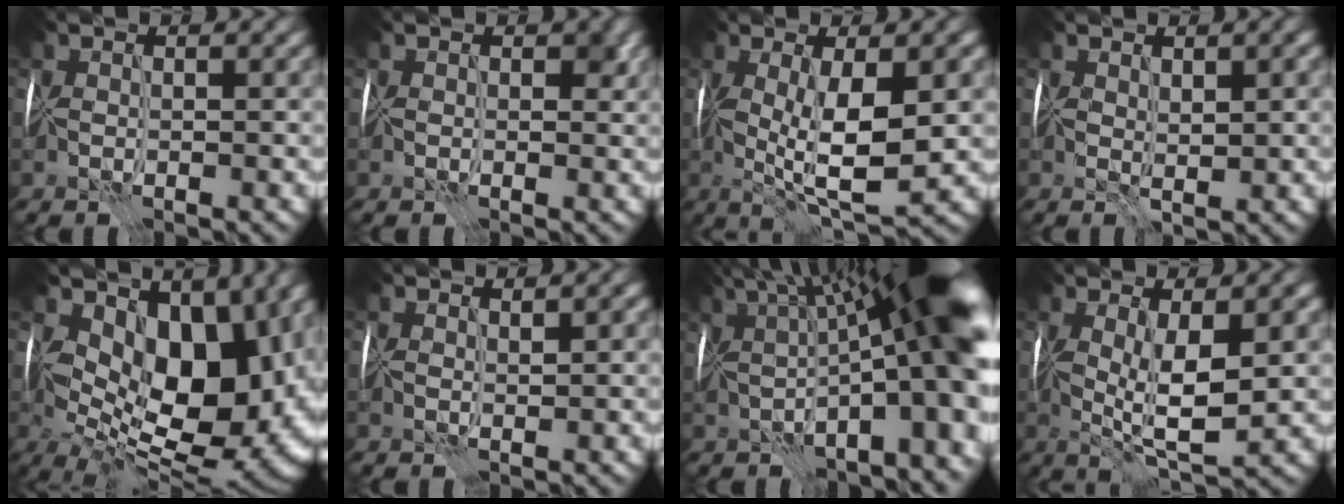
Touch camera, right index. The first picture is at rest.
{"total": 1.7, "force": [0.5, 1.3, 1.0], "torque": [-0.007, -0.002, 0.006]}
{"total": 7.6, "force": [-0.1, 2.4, 7.3], "torque": [-0.131, -0.005, 0.002]}
{"total": 1.6, "force": [0.6, 0.9, 1.2], "torque": [-0.021, -0.001, 0.016]}
{"total": 14.3, "force": [2.6, 8.2, 11.4], "torque": [-0.156, -0.009, 0.045]}
{"total": 0.8, "force": [0.7, 0.3, 0.3], "torque": [-0.002, 0.002, 0.015]}
{"total": 16.6, "force": [1.2, 5.3, 15.7], "torque": [-0.204, 0.030, 0.029]}
{"total": 5.7, "force": [0.4, 1.8, 5.4], "torque": [-0.104, -0.004, 0.012]}